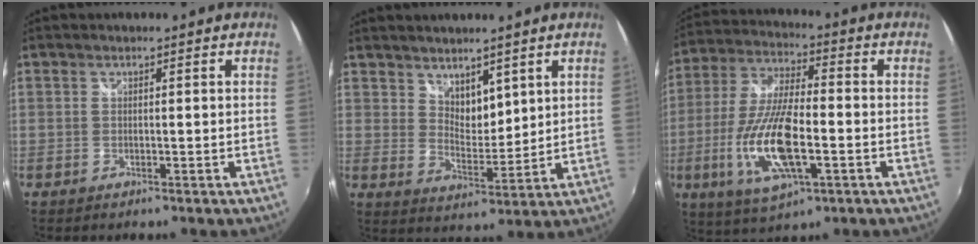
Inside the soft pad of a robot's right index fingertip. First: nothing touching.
{"total": 5.9, "force": [4.4, 3.0, 2.5], "torque": [-0.029, -0.004, 0.081]}
{"total": 16.6, "force": [-4.6, 5.6, 14.9], "torque": [-0.312, -0.015, -0.084]}